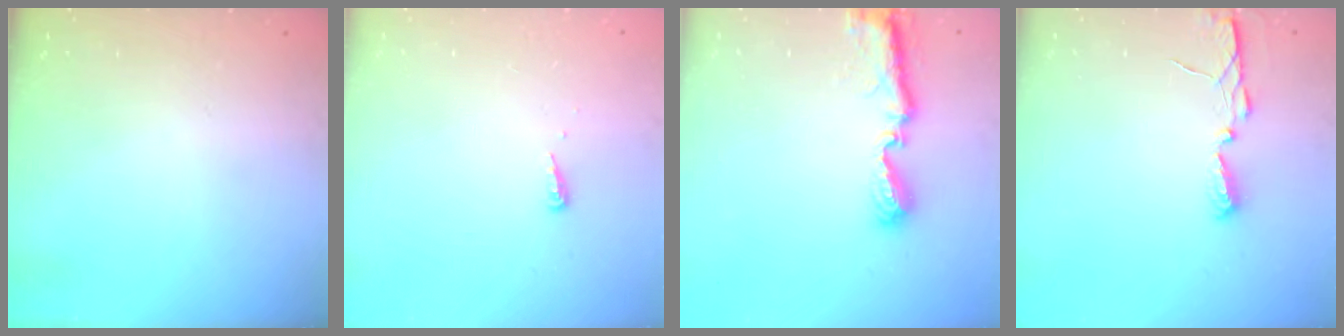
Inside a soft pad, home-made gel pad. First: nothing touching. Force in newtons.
{"total": 3.9, "press": 3.9, "slide": 0.4}
{"total": 8.8, "press": 8.8, "slide": 0.7}
{"total": 4.9, "press": 4.9, "slide": 0.3}